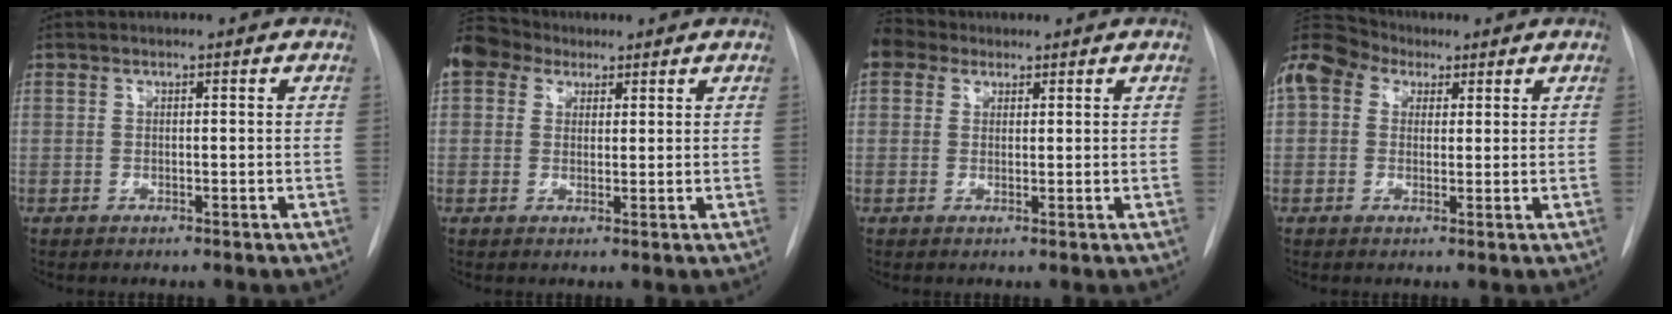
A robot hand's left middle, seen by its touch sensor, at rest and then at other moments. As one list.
[{"total": 9.5, "force": [6.3, 6.4, 3.2], "torque": [-0.082, 0.049, 0.120]}, {"total": 4.0, "force": [2.9, 2.6, 0.7], "torque": [-0.018, 0.022, 0.055]}, {"total": 14.1, "force": [7.1, 10.1, 7.0], "torque": [-0.187, 0.077, 0.132]}]